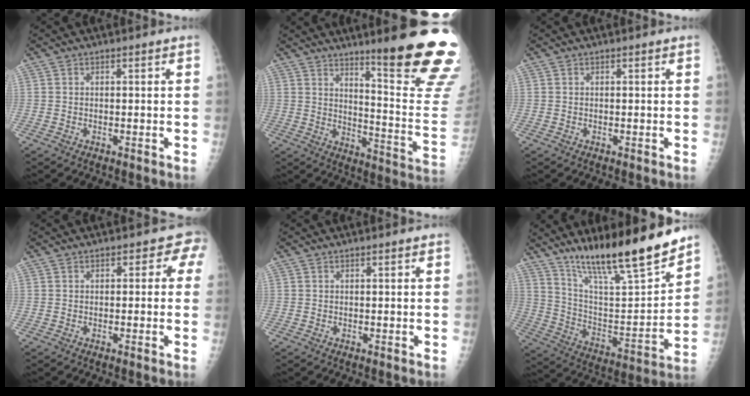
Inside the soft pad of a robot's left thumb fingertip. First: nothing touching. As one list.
[{"total": 21.1, "force": [14.7, 1.6, 15.1], "torque": [-0.172, -0.122, 0.201]}, {"total": 0.0}, {"total": 2.4, "force": [0.3, 2.0, 1.3], "torque": [0.020, 0.010, -0.012]}, {"total": 0.0}, {"total": 21.7, "force": [16.9, 3.1, 13.2], "torque": [-0.193, -0.089, 0.294]}]